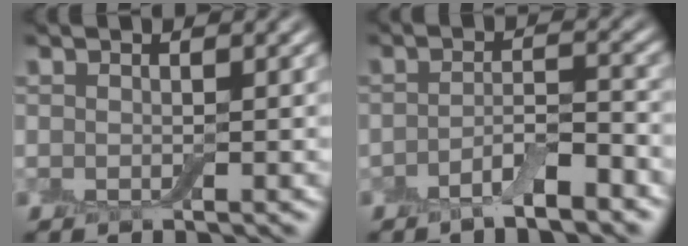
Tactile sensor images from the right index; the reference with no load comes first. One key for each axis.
{"total": 3.3, "fx": -2.2, "fy": 0.8, "fz": 2.4, "tx": -0.042, "ty": 0.007, "tz": -0.044}